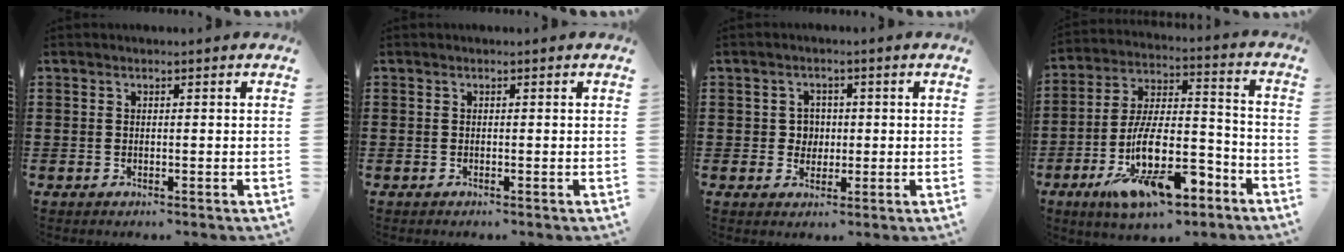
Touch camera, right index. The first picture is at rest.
{"total": 0.0}
{"total": 2.9, "force": [0.1, 2.7, 1.1], "torque": [-0.031, 0.010, -0.003]}
{"total": 16.0, "force": [-8.6, 5.7, 12.2], "torque": [-0.238, 0.017, -0.150]}